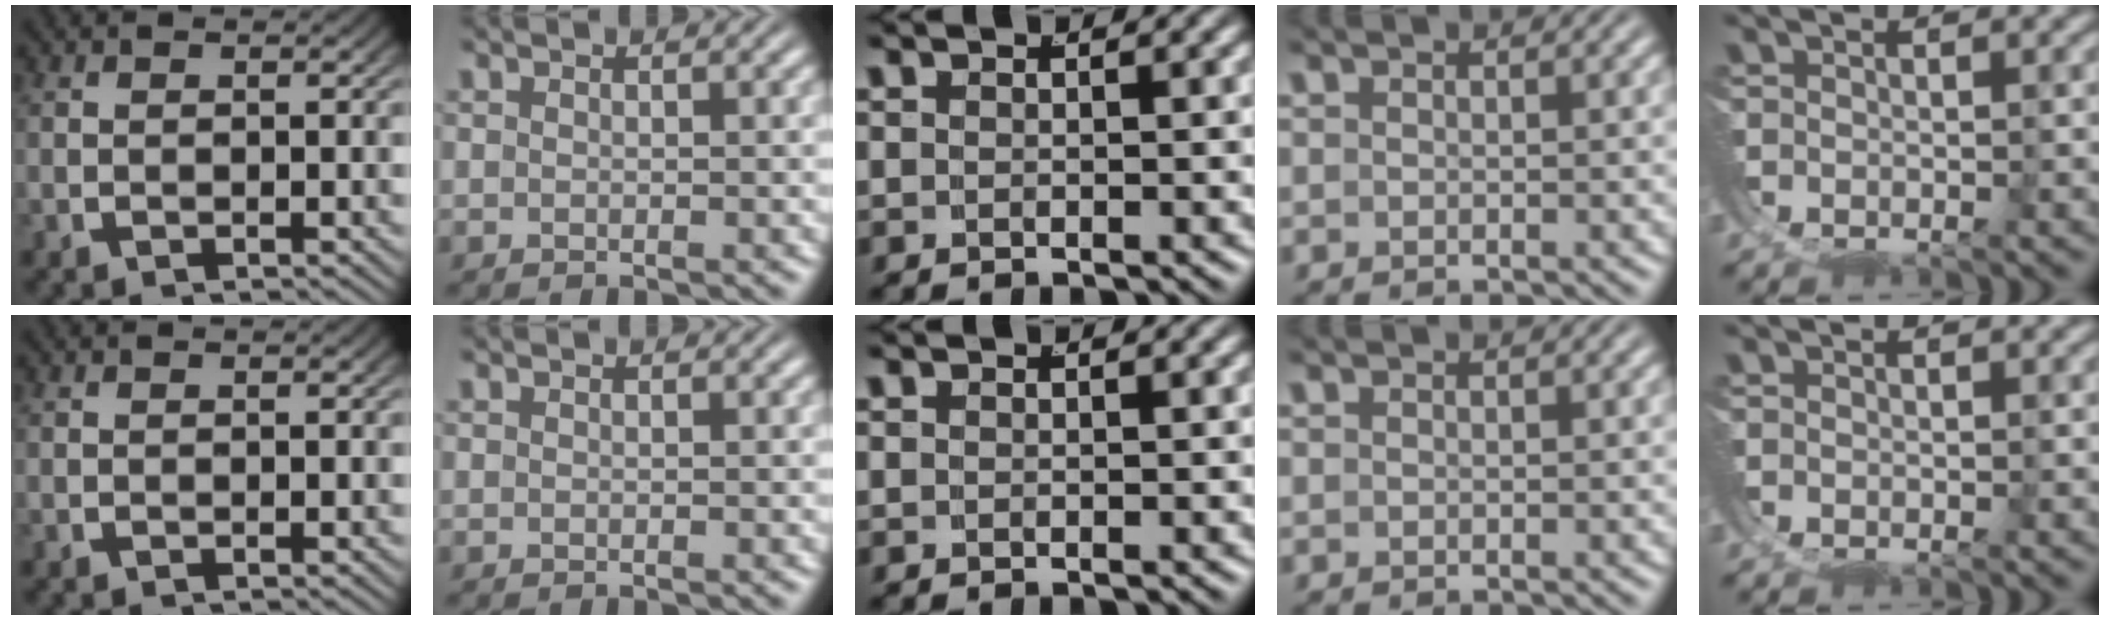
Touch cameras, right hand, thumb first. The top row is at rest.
{}